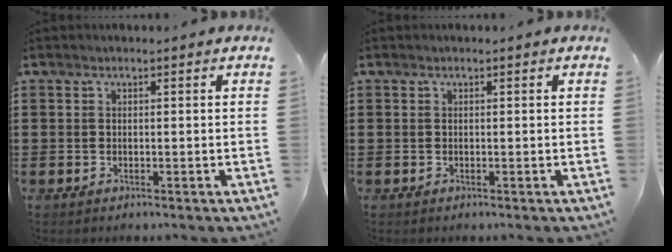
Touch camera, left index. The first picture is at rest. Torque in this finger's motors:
{"motor_torque": [0.00, 0.00, 0.00, 0.00]}